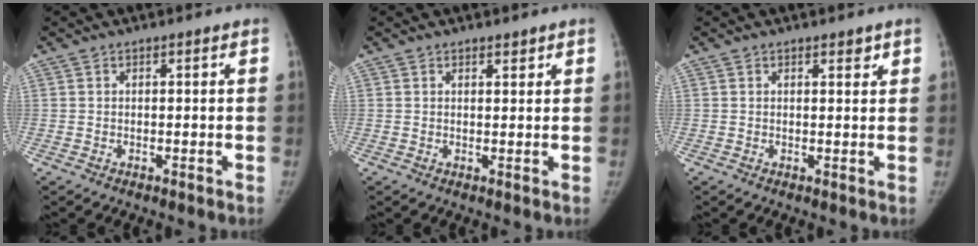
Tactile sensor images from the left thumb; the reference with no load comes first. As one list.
[{"total": 1.3, "force": [1.1, 0.6, 0.5], "torque": [0.000, -0.007, 0.015]}, {"total": 1.5, "force": [1.0, 0.6, 0.8], "torque": [-0.001, -0.006, 0.012]}]